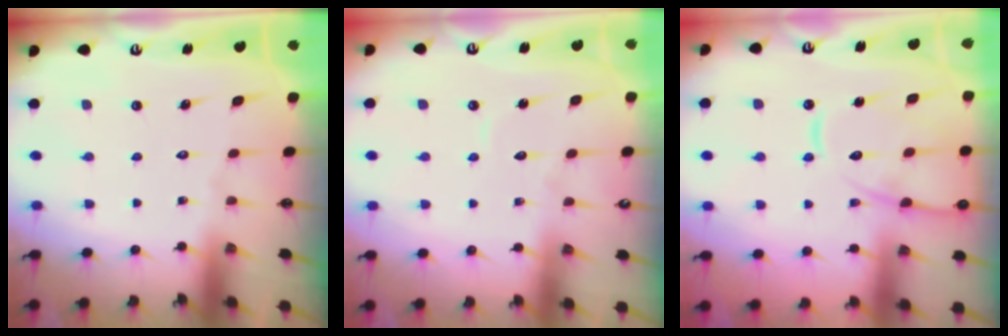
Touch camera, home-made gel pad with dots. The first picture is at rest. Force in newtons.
{"total": 5.6, "press": 5.6, "slide": 0.3}
{"total": 13.0, "press": 13.0, "slide": 1.3}